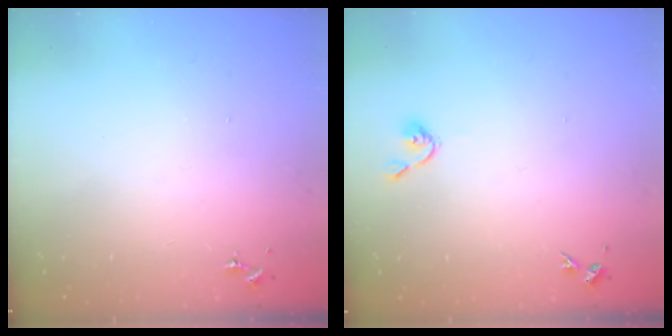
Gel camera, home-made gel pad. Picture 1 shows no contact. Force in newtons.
{"total": 5.1, "press": 5.1, "slide": 0.7}